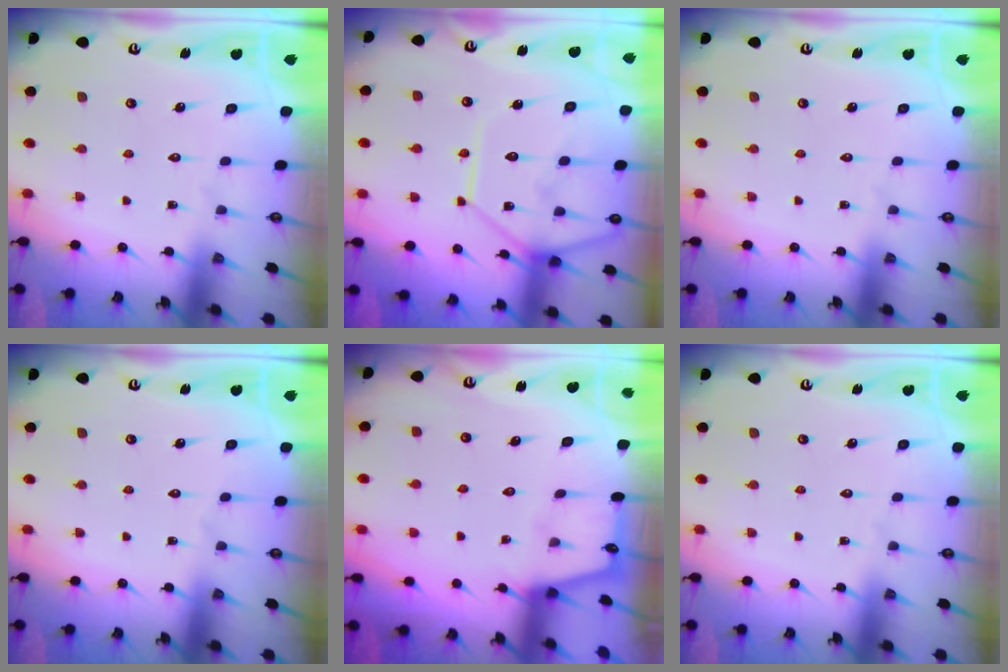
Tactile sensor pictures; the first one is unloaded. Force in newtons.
{"total": 14.8, "press": 14.7, "slide": 1.4}
{"total": 0.0}
{"total": 0.0}
{"total": 2.1, "press": 2.1, "slide": 0.3}
{"total": 0.0}